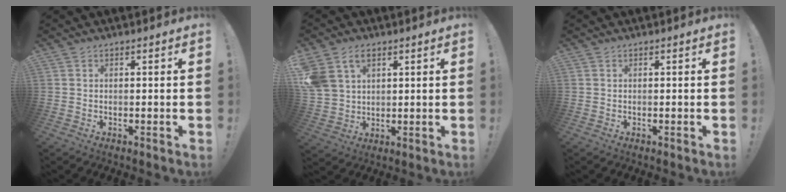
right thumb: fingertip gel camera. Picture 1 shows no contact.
{"total": 9.2, "force": [4.8, 6.4, 4.4], "torque": [-0.085, -0.015, 0.098]}
{"total": 0.0}